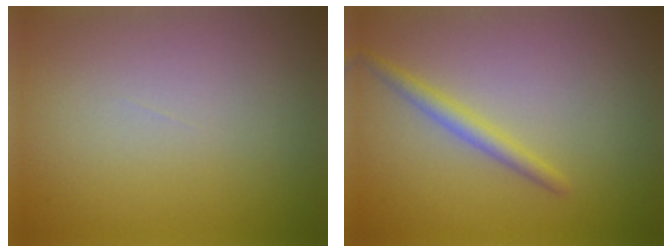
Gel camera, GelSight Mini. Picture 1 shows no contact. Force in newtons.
{"total": 1.8, "press": 1.8, "slide": 0.1}